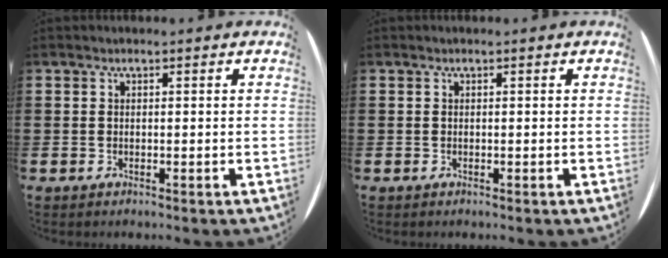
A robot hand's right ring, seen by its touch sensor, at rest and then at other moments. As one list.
[{"total": 0.0}]